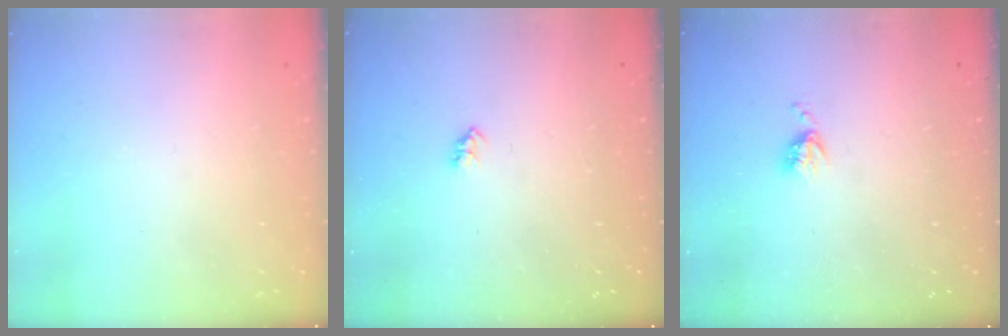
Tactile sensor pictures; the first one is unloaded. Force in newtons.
{"total": 2.1, "press": 2.1, "slide": 0.4}
{"total": 3.9, "press": 3.9, "slide": 0.6}